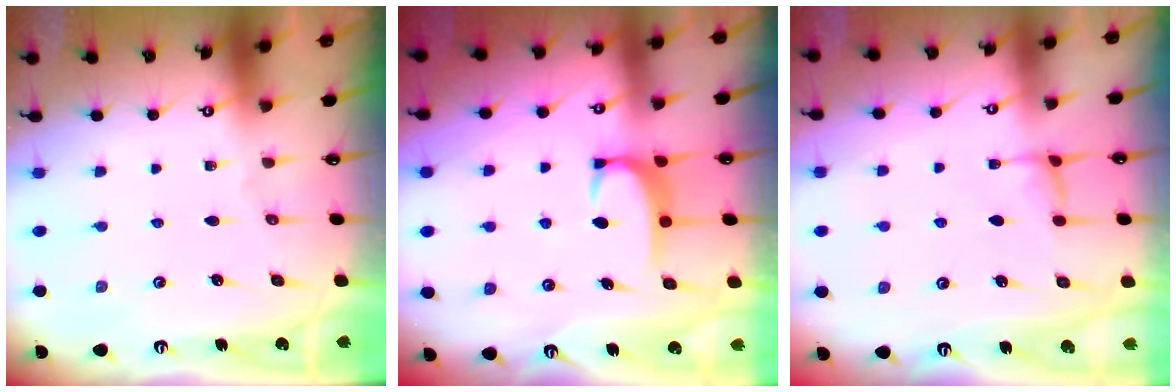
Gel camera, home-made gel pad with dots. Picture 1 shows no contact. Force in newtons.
{"total": 2.8, "press": 2.8, "slide": 0.4}
{"total": 1.2, "press": 0.9, "slide": 0.7}